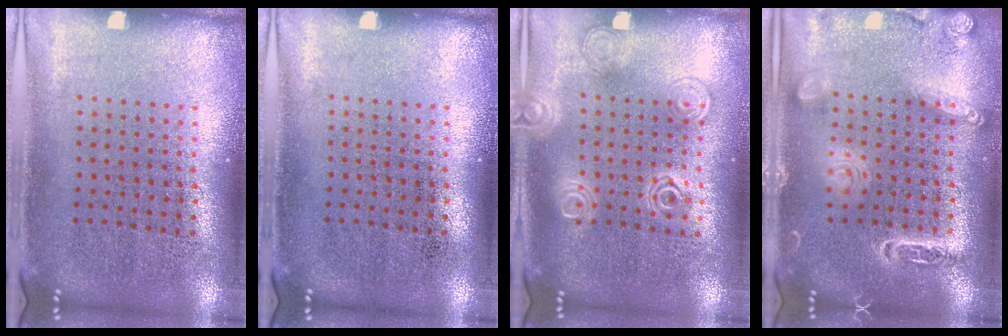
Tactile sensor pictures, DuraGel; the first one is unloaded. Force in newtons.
{"total": 0.0}
{"total": 1.2, "press": 1.2, "slide": 0.0}
{"total": 1.8, "press": 1.8, "slide": 0.2}